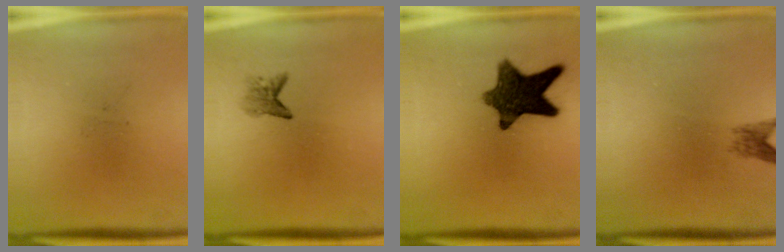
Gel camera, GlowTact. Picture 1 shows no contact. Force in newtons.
{"total": 1.8}
{"total": 11.5}
{"total": 1.9}